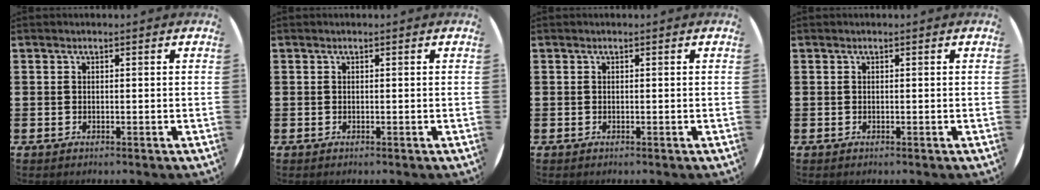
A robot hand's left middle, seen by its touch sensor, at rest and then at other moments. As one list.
[{"total": 0.0}, {"total": 0.0}, {"total": 0.0}]